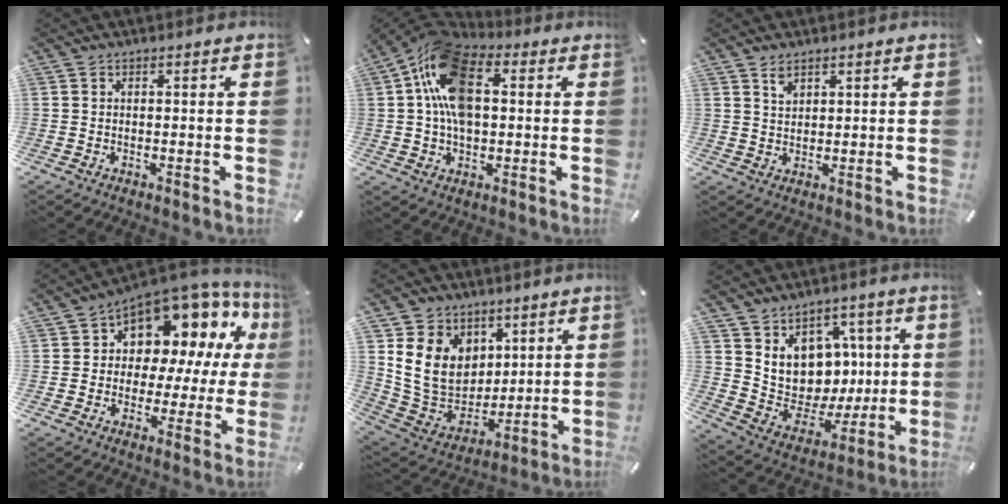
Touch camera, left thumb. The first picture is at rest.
{"total": 16.6, "force": [3.7, 11.3, 11.6], "torque": [-0.230, 0.007, 0.067]}
{"total": 2.6, "force": [1.9, 1.5, 1.0], "torque": [-0.015, -0.004, 0.034]}
{"total": 11.9, "force": [7.3, 7.7, 5.3], "torque": [-0.080, -0.080, 0.128]}
{"total": 15.0, "force": [4.3, 12.7, 6.7], "torque": [-0.147, -0.028, 0.088]}
{"total": 11.3, "force": [3.5, 10.4, 2.7], "torque": [-0.048, -0.044, 0.081]}